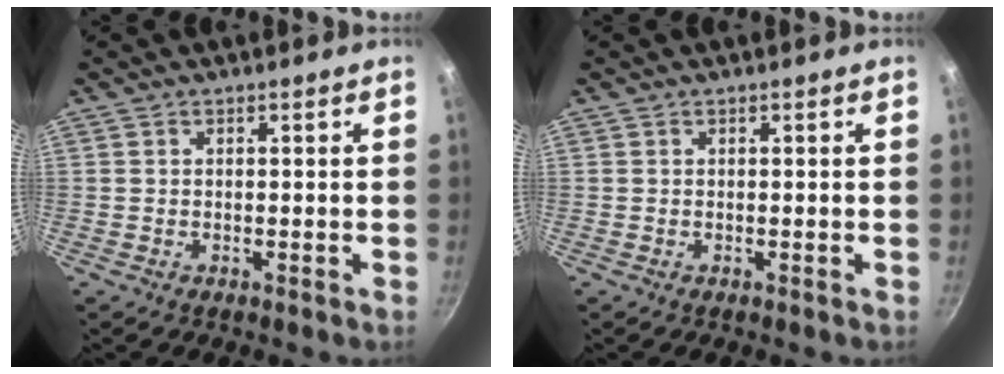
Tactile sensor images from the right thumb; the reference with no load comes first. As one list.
[{"total": 0.0}]